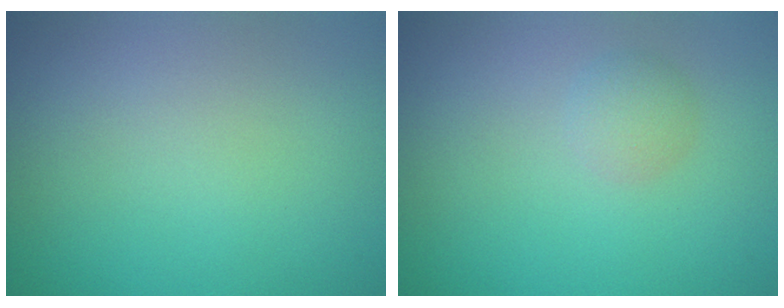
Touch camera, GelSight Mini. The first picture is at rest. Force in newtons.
{"total": 1.4, "press": 1.4, "slide": 0.1}